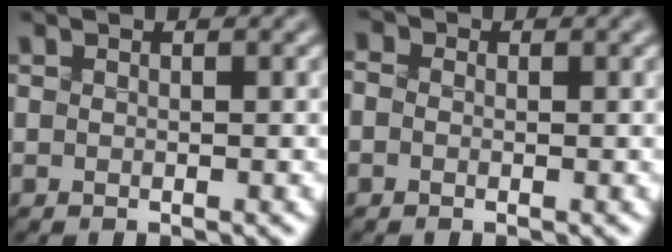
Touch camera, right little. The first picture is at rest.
{"total": 2.0, "force": [0.5, 1.6, 1.0], "torque": [0.003, 0.020, -0.028]}